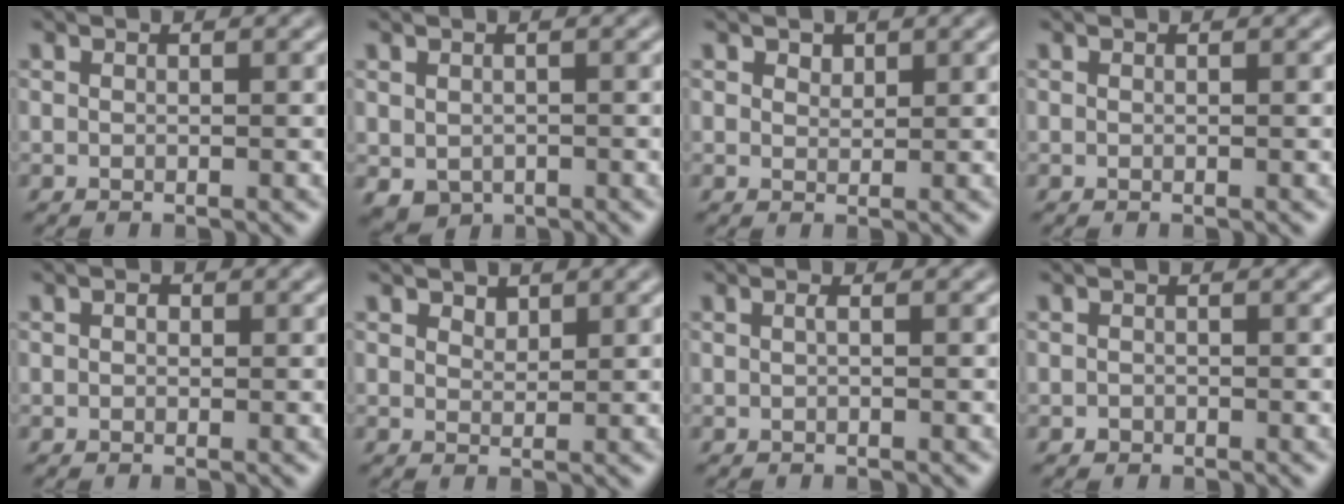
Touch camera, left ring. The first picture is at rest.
{"total": 1.9, "force": [-0.5, 1.6, 1.0], "torque": [-0.017, -0.011, -0.003]}
{"total": 1.0, "force": [0.8, 0.6, 0.3], "torque": [-0.005, -0.002, 0.013]}
{"total": 0.0}
{"total": 0.8, "force": [0.2, 0.6, 0.4], "torque": [-0.003, -0.006, -0.001]}
{"total": 1.1, "force": [0.9, 0.6, 0.3], "torque": [-0.006, -0.002, 0.018]}
{"total": 0.5, "force": [0.0, 0.1, 0.5], "torque": [-0.012, 0.001, 0.001]}
{"total": 0.6, "force": [-0.3, 0.4, 0.0], "torque": [0.004, -0.004, -0.006]}